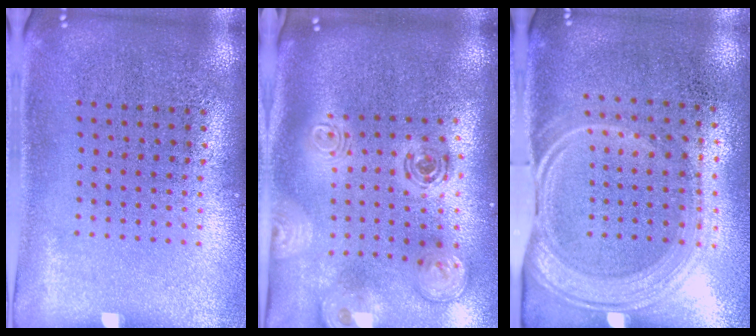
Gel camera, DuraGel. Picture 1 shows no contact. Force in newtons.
{"total": 2.5, "press": 1.9, "slide": 1.6}
{"total": 1.6, "press": 1.4, "slide": 0.9}